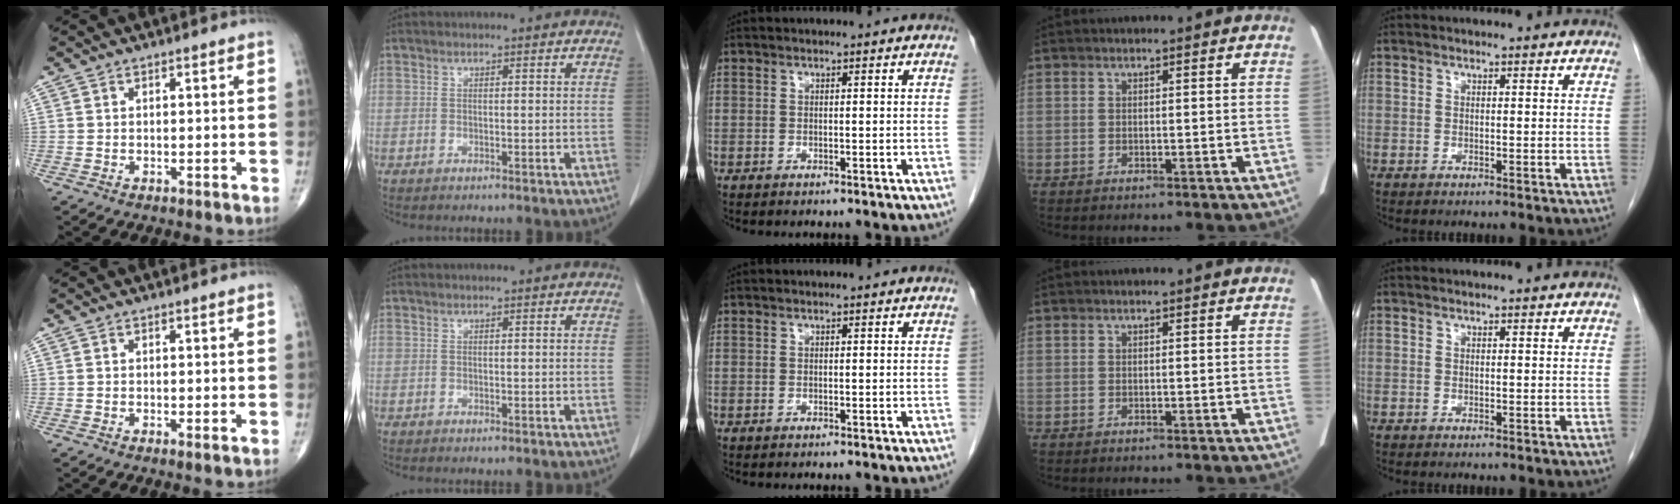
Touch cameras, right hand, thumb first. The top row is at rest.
{"thumb": {"total": 0.6, "force": [0.0, 0.0, 0.6], "torque": [-0.014, -0.004, -0.003]}}